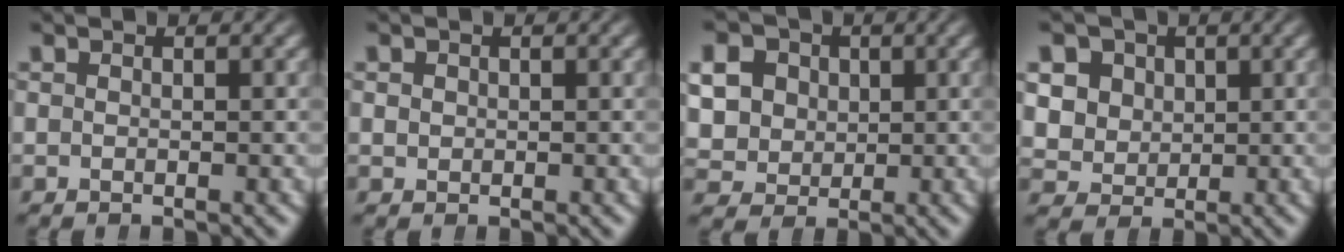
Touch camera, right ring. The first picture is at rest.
{"total": 0.5, "force": [0.2, 0.4, 0.3], "torque": [-0.006, -0.006, 0.010]}
{"total": 9.1, "force": [1.7, 8.0, 4.0], "torque": [-0.091, -0.018, 0.029]}
{"total": 8.6, "force": [1.7, 7.7, 3.5], "torque": [-0.088, -0.019, 0.030]}